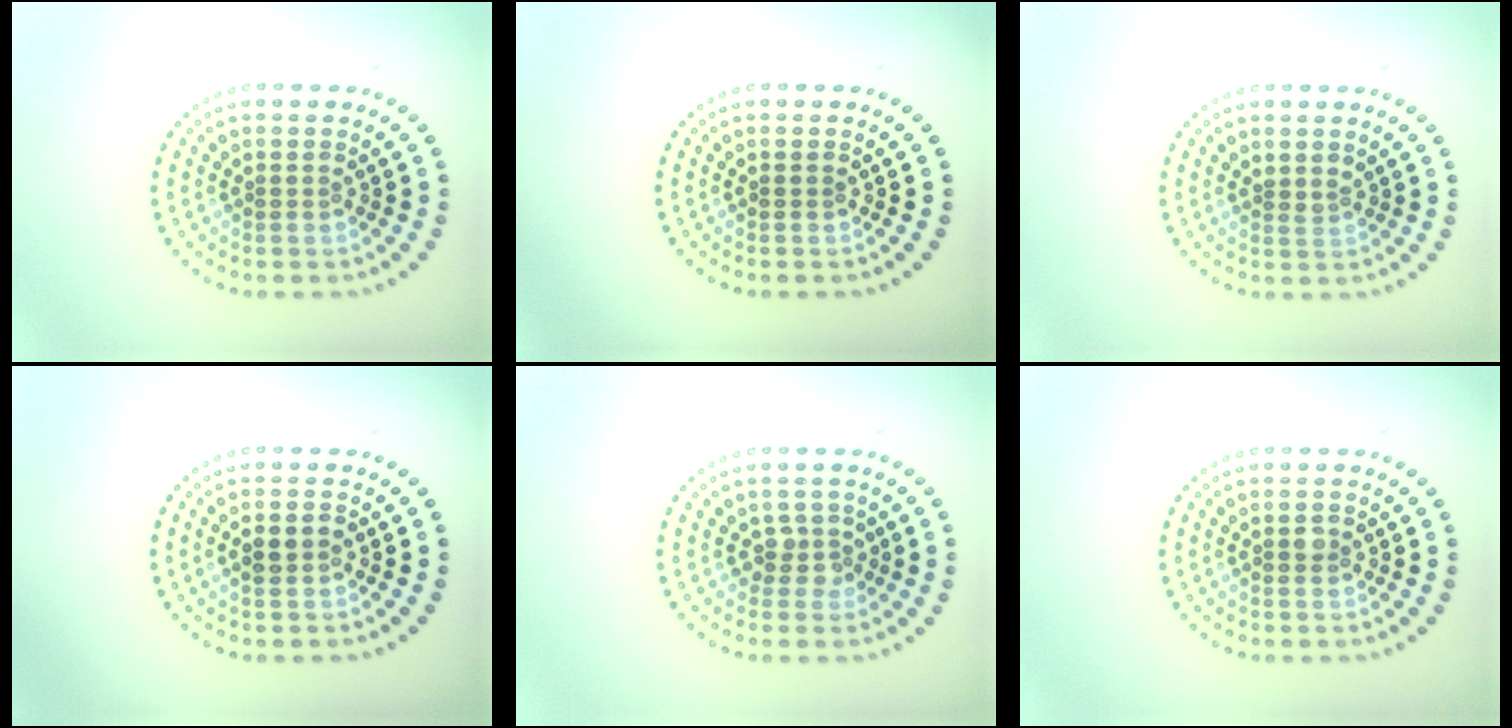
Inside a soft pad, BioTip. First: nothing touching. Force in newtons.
{"total": 0.0}
{"total": 0.7, "press": 0.4, "slide": 0.6}
{"total": 1.7, "press": 1.7, "slide": 0.2}
{"total": 1.8, "press": 1.4, "slide": 1.2}
{"total": 0.9, "press": 0.9, "slide": 0.1}